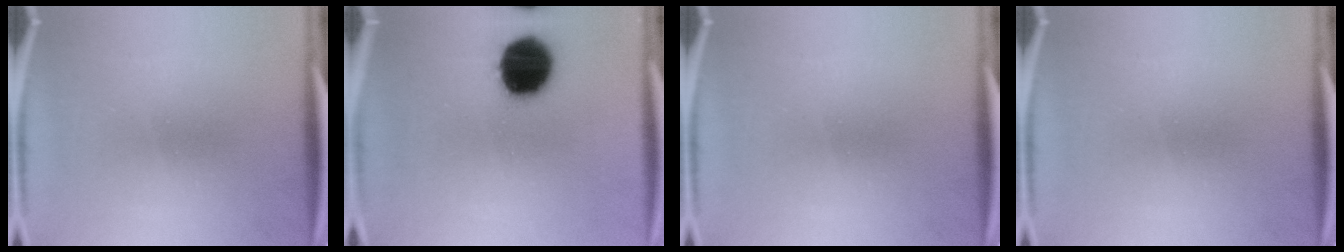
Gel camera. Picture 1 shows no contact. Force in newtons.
{"total": 16.8}
{"total": 0.0}
{"total": 0.0}